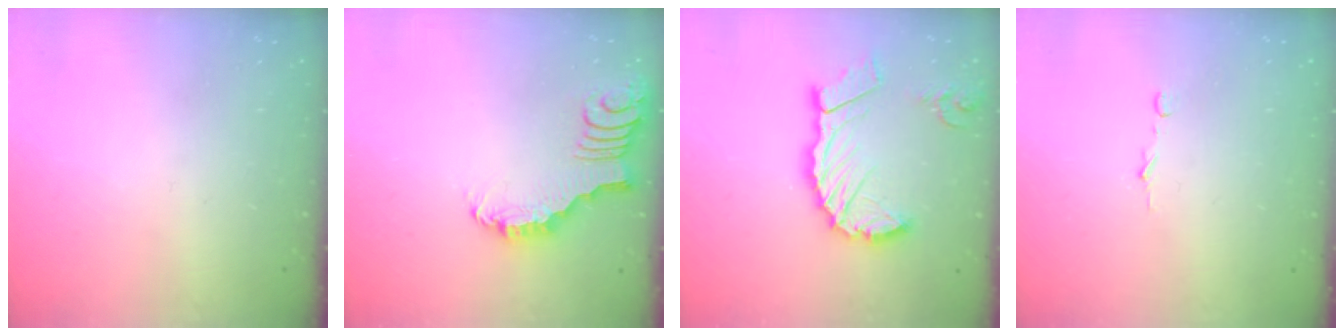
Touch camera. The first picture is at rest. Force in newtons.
{"total": 2.6, "press": 2.6, "slide": 0.3}
{"total": 14.5, "press": 14.4, "slide": 1.9}
{"total": 2.8, "press": 2.8, "slide": 0.2}